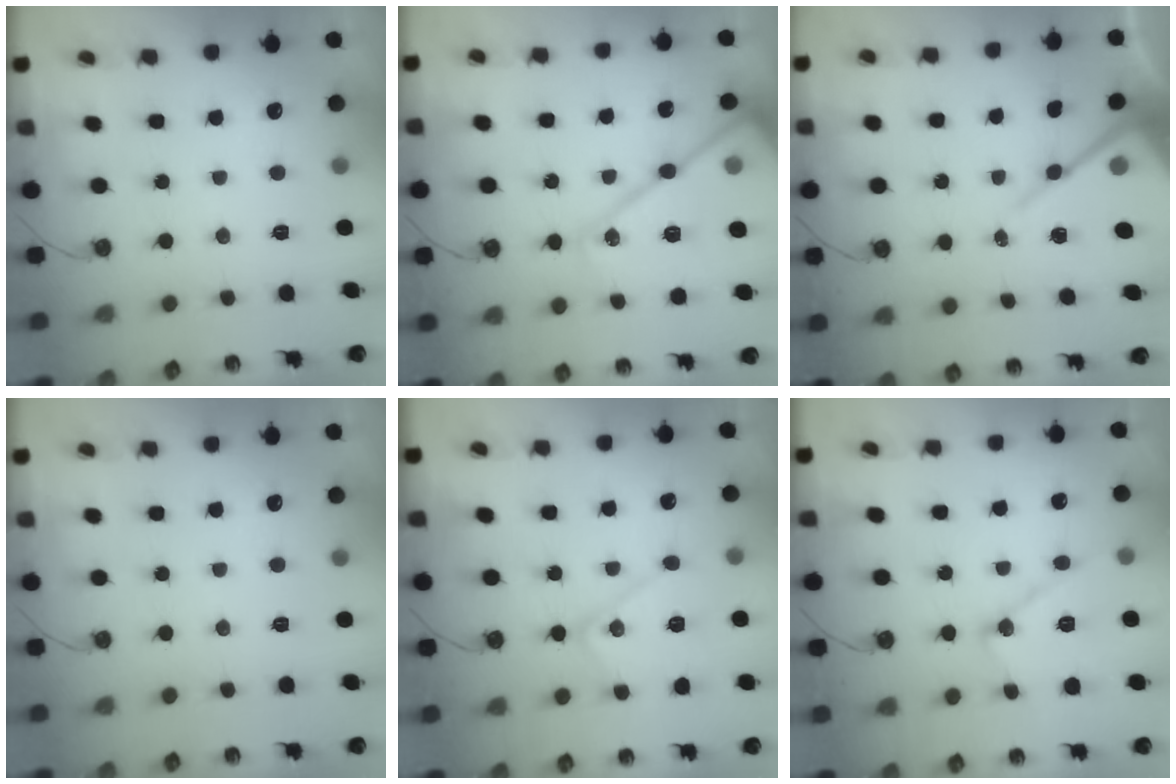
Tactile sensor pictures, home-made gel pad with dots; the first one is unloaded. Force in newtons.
{"total": 19.8, "press": 19.7, "slide": 1.7}
{"total": 13.0, "press": 12.9, "slide": 1.3}
{"total": 0.0}
{"total": 12.8, "press": 12.8, "slide": 0.5}
{"total": 12.1, "press": 12.1, "slide": 0.8}